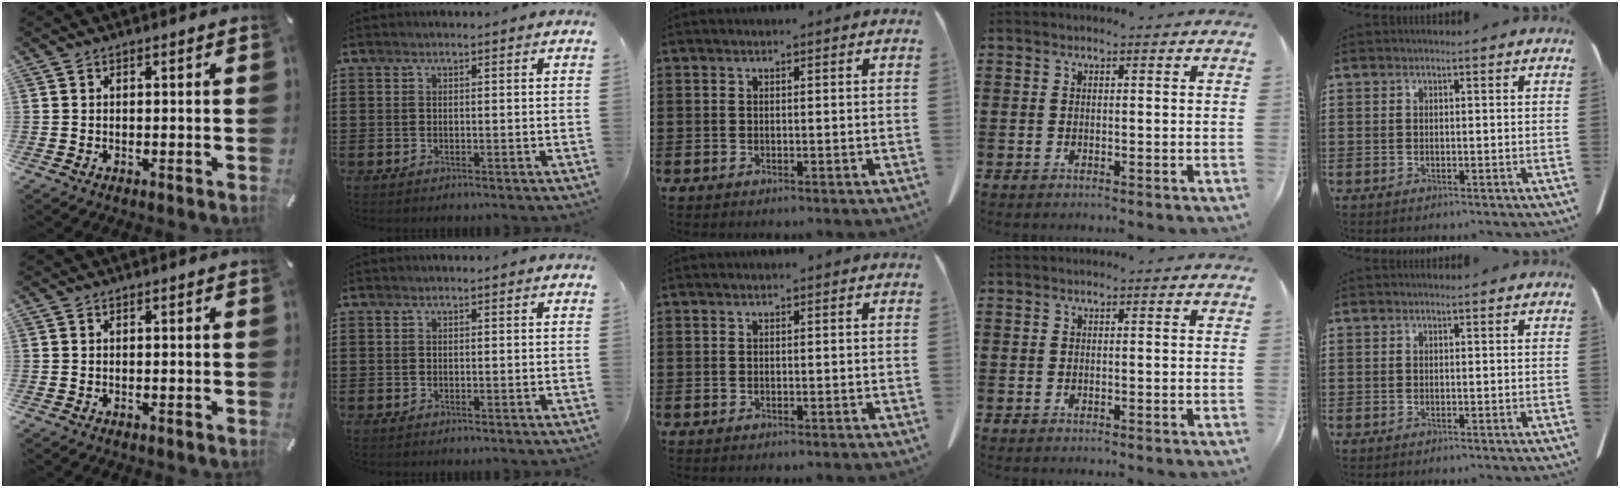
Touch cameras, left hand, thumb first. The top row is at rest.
{}